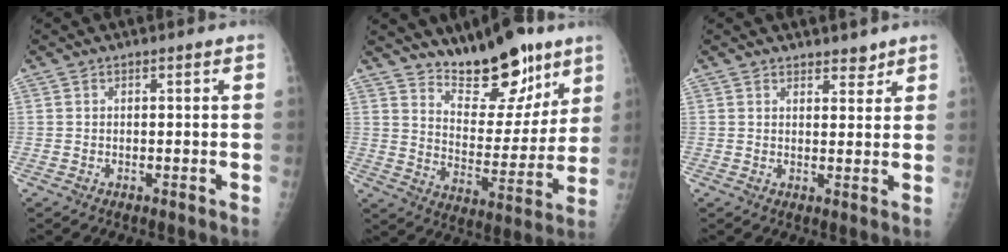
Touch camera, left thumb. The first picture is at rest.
{"total": 16.6, "force": [12.2, 6.7, 9.2], "torque": [-0.085, -0.088, 0.197]}
{"total": 2.8, "force": [2.4, 1.3, 0.8], "torque": [0.007, -0.016, 0.032]}